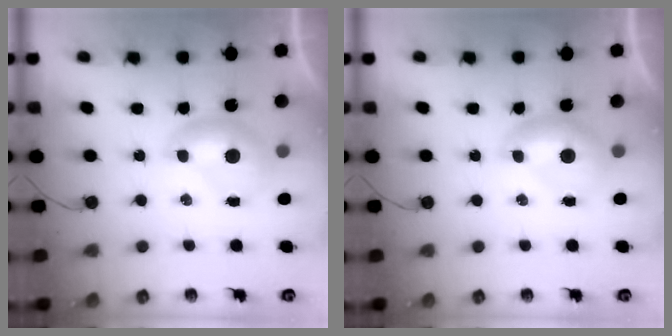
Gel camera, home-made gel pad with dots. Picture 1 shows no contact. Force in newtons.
{"total": 0.6, "press": 0.6, "slide": 0.2}